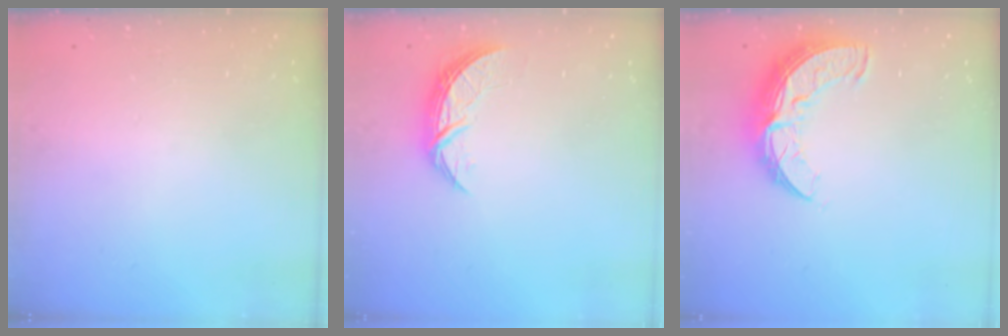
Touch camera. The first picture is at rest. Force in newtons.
{"total": 7.3, "press": 7.3, "slide": 0.5}
{"total": 12.2, "press": 12.2, "slide": 1.1}